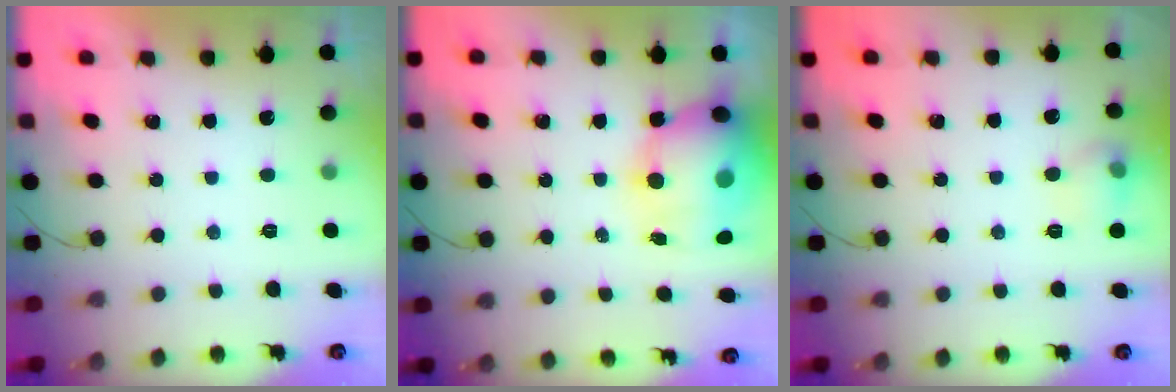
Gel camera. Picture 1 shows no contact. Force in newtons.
{"total": 15.6, "press": 15.1, "slide": 3.9}
{"total": 6.5, "press": 6.4, "slide": 1.3}